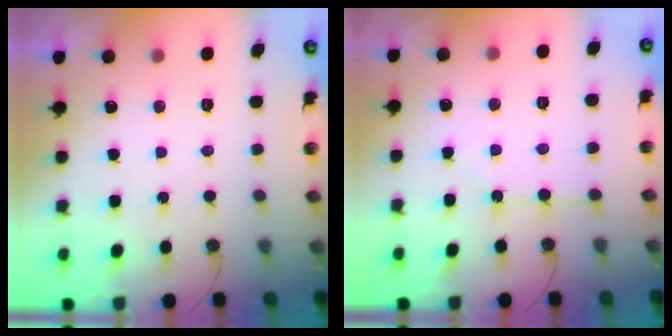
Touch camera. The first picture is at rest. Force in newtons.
{"total": 3.5, "press": 3.5, "slide": 0.4}